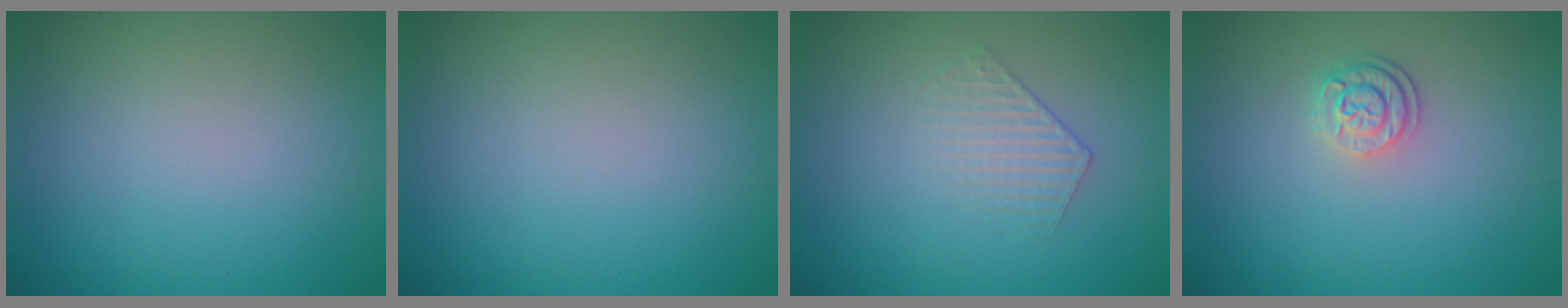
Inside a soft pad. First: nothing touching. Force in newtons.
{"total": 0.0}
{"total": 1.3, "press": 0.6, "slide": 1.2}
{"total": 2.3, "press": 1.8, "slide": 1.4}